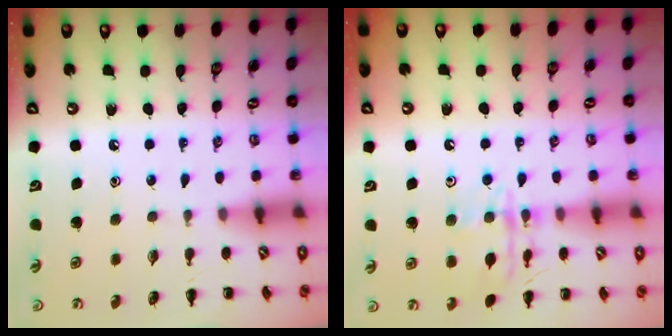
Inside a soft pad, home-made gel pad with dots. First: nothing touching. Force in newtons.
{"total": 12.2, "press": 12.2, "slide": 0.6}